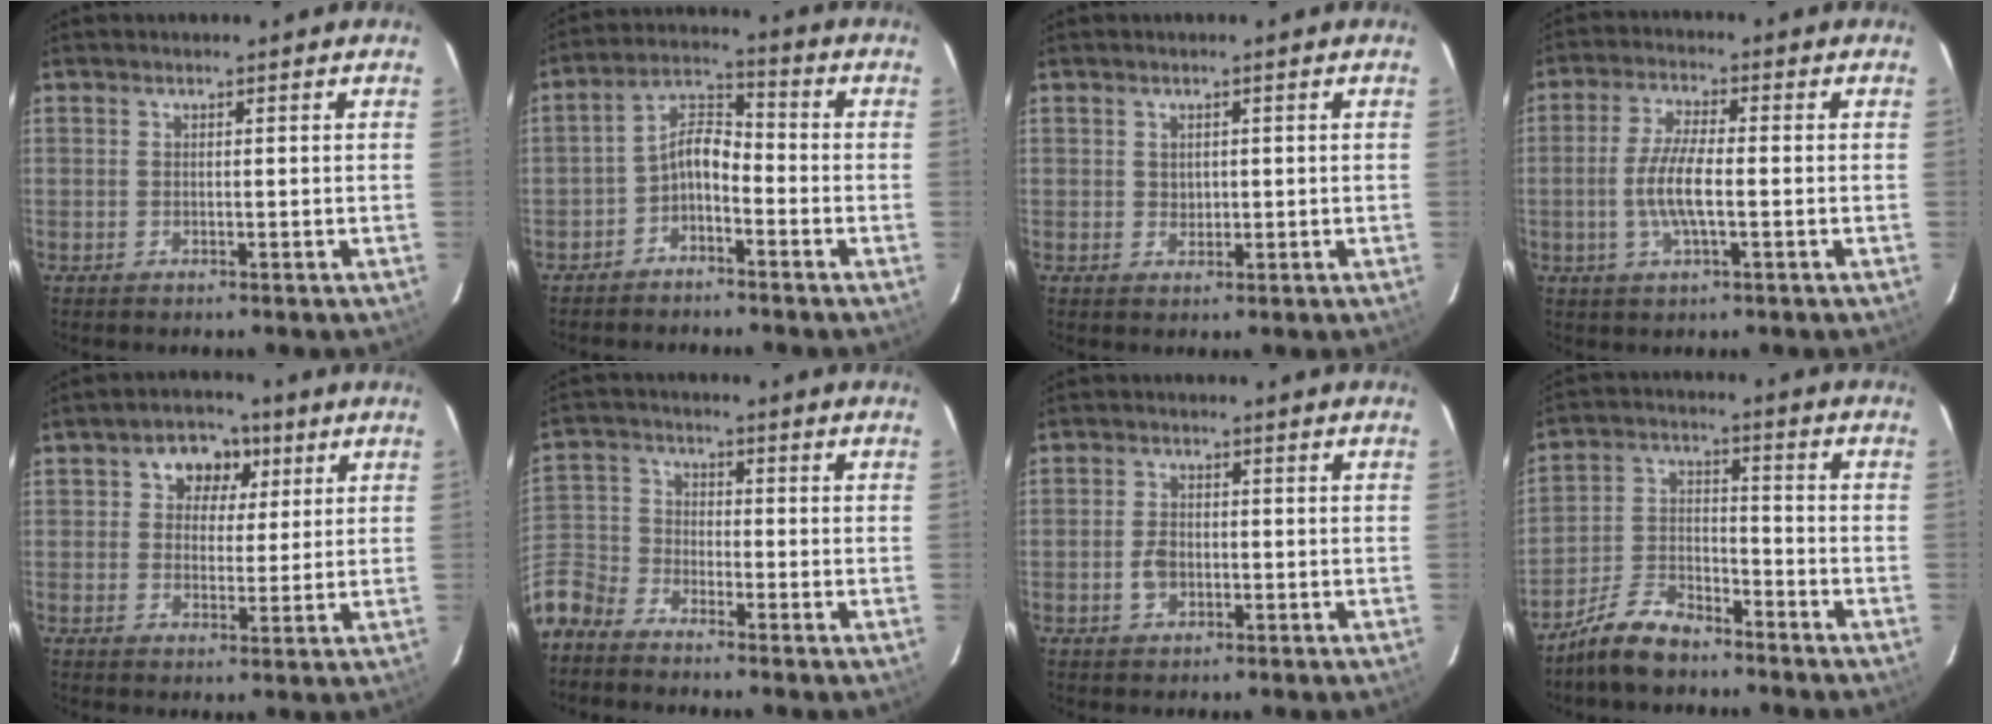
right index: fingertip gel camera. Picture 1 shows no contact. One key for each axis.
{"total": 5.6, "fx": -3.5, "fy": 2.6, "fz": 3.6, "tx": -0.083, "ty": 0.024, "tz": -0.067}
{"total": 1.5, "fx": 0.4, "fy": 1.4, "fz": 0.3, "tx": 0.000, "ty": 0.002, "tz": 0.010}
{"total": 7.1, "fx": -1.3, "fy": 1.8, "fz": 6.8, "tx": -0.138, "ty": -0.001, "tz": -0.027}
{"total": 7.1, "fx": 2.5, "fy": 5.9, "fz": 3.0, "tx": -0.044, "ty": 0.020, "tz": 0.036}
{"total": 8.6, "fx": -6.7, "fy": 4.9, "fz": 2.5, "tx": -0.064, "ty": 0.012, "tz": -0.150}
{"total": 3.4, "fx": -0.9, "fy": 2.5, "fz": 2.1, "tx": -0.044, "ty": 0.004, "tz": -0.014}
{"total": 9.7, "fx": -7.8, "fy": 3.7, "fz": 4.4, "tx": -0.103, "ty": 0.015, "tz": -0.150}